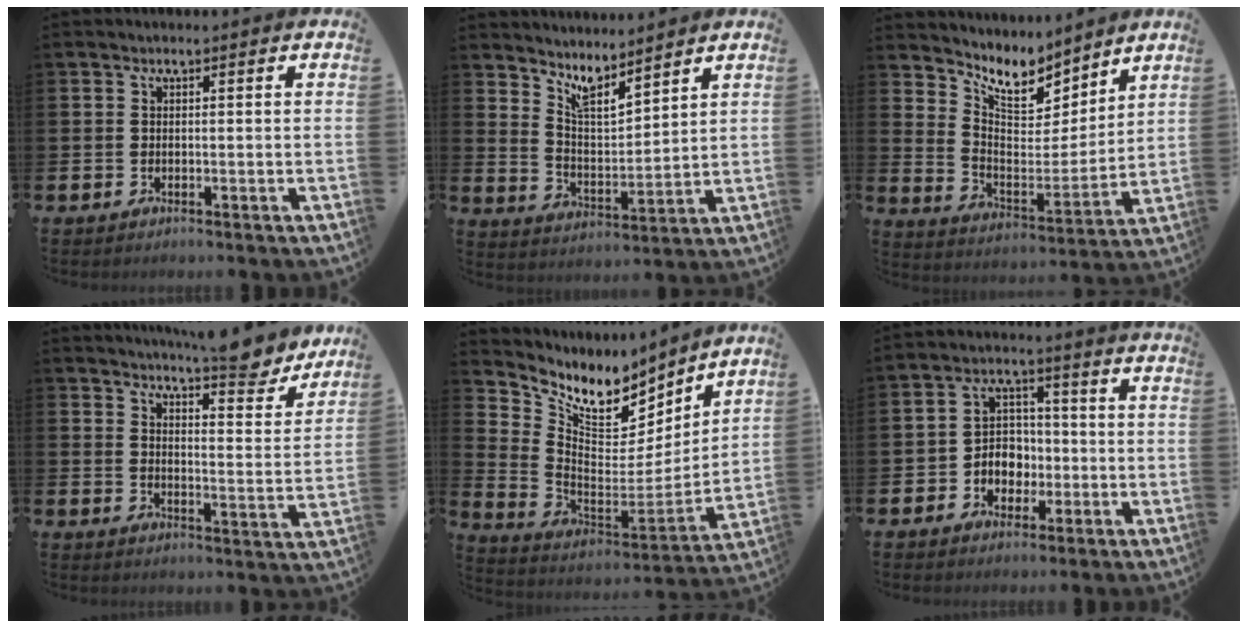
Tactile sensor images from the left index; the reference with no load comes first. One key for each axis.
{"total": 6.5, "fx": 6.2, "fy": 0.8, "fz": 1.9, "tx": -0.053, "ty": -0.042, "tz": 0.109}
{"total": 9.4, "fx": 8.7, "fy": 3.0, "fz": 1.8, "tx": -0.066, "ty": -0.066, "tz": 0.158}
{"total": 7.7, "fx": 7.4, "fy": 0.7, "fz": 2.1, "tx": -0.034, "ty": -0.053, "tz": 0.126}
{"total": 9.1, "fx": 7.3, "fy": 4.4, "fz": 3.3, "tx": -0.102, "ty": -0.048, "tz": 0.128}
{"total": 4.5, "fx": -1.1, "fy": 4.1, "fz": 1.6, "tx": -0.042, "ty": 0.009, "tz": -0.028}